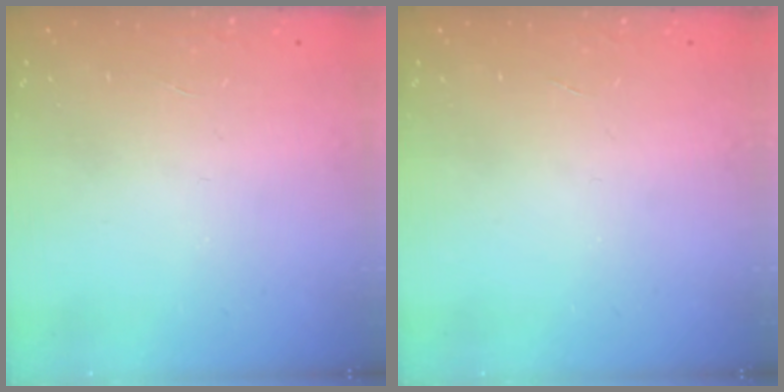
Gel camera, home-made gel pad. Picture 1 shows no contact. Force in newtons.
{"total": 0.0}